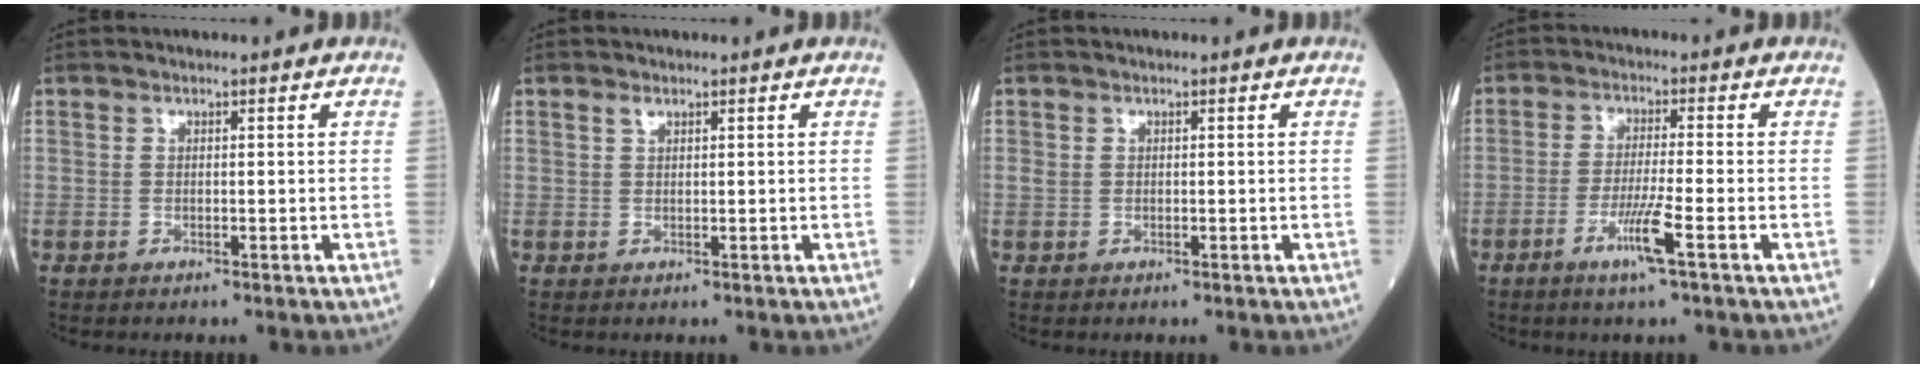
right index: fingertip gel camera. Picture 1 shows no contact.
{"total": 0.7, "force": [0.6, 0.3, 0.4], "torque": [-0.011, 0.003, 0.011]}
{"total": 0.7, "force": [0.1, 0.6, 0.3], "torque": [-0.006, 0.007, 0.003]}
{"total": 5.6, "force": [-2.7, -0.7, 4.8], "torque": [-0.094, -0.012, -0.053]}